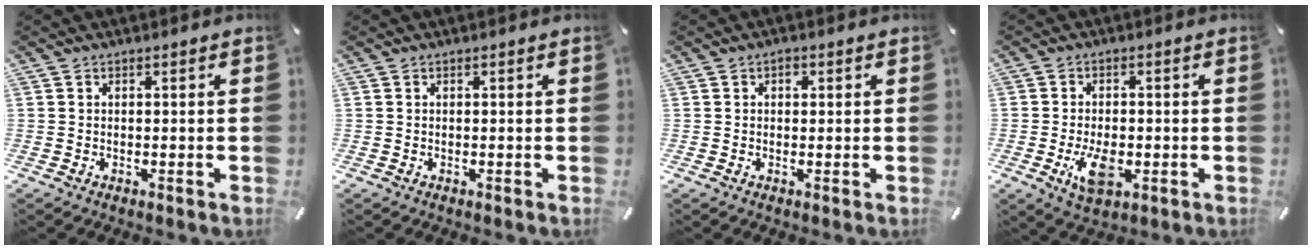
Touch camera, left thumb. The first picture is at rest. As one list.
[{"total": 0.0}, {"total": 1.3, "force": [0.3, 1.0, 0.7], "torque": [-0.005, 0.003, 0.003]}, {"total": 7.5, "force": [-2.0, 4.3, 5.9], "torque": [-0.112, -0.003, -0.039]}]